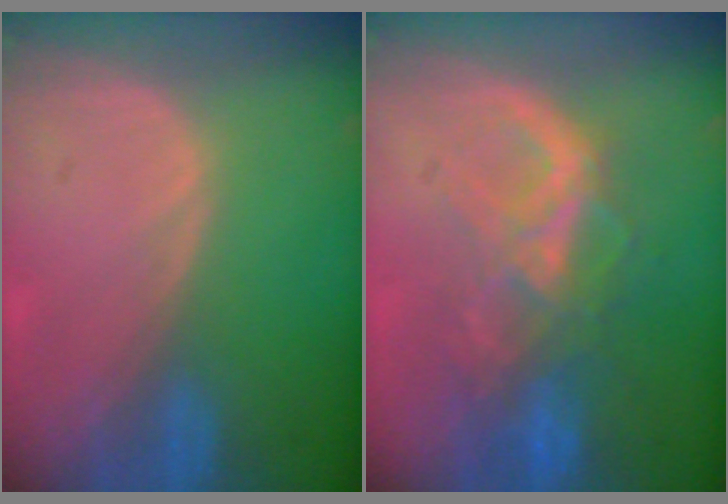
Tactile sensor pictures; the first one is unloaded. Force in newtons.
{"total": 8.8, "press": 7.6, "slide": 4.4}